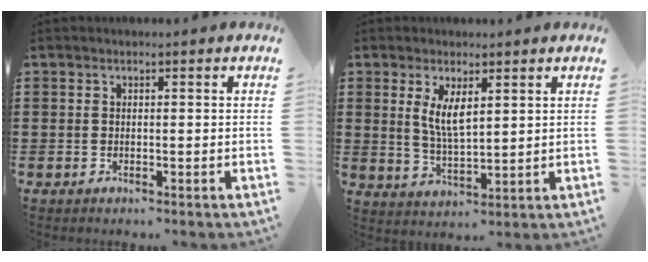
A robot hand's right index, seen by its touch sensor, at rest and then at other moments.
{"total": 4.7, "force": [1.7, 1.6, 4.1], "torque": [-0.085, 0.002, 0.030]}